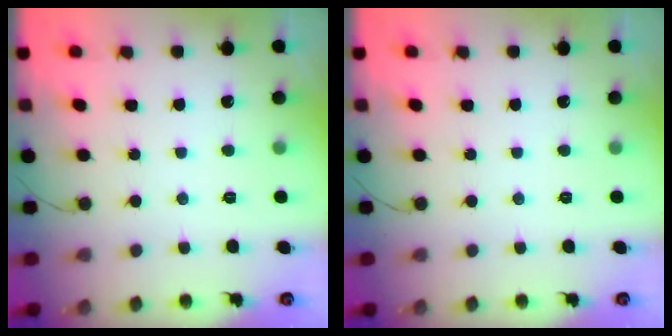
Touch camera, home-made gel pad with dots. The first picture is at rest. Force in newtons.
{"total": 0.0}